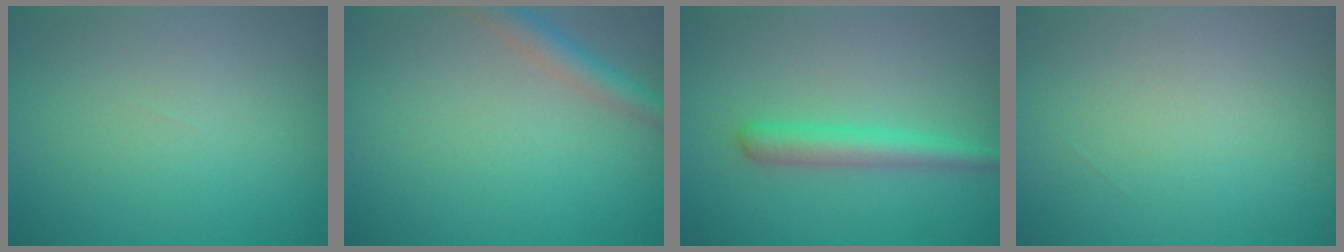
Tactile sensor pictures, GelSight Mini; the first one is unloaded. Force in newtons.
{"total": 2.8, "press": 2.8, "slide": 0.1}
{"total": 2.8, "press": 2.8, "slide": 0.1}
{"total": 0.0}